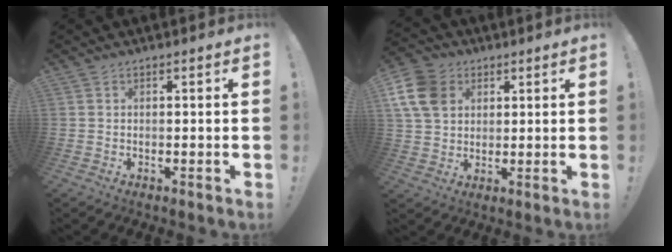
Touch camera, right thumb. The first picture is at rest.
{"total": 12.9, "force": [4.4, 10.3, 6.3], "torque": [-0.113, -0.015, 0.091]}